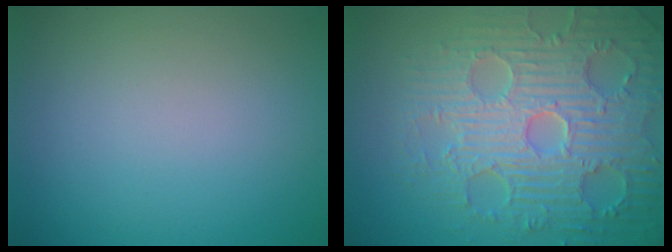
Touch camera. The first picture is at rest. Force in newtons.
{"total": 8.7, "press": 6.5, "slide": 5.9}